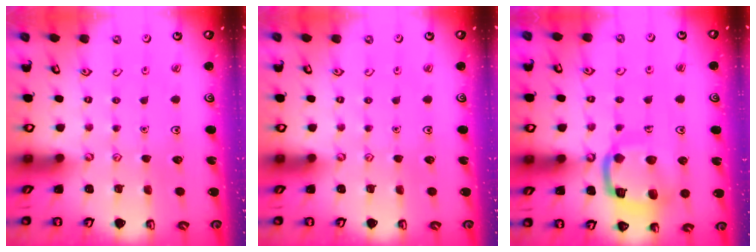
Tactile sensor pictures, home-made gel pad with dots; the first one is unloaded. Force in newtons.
{"total": 0.0}
{"total": 15.4, "press": 15.3, "slide": 1.6}